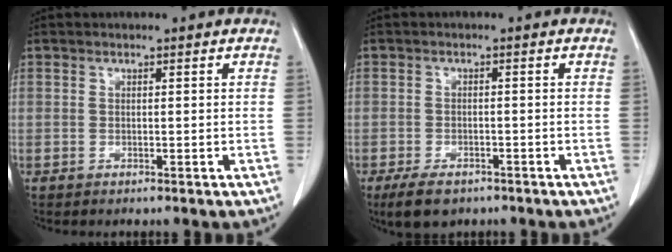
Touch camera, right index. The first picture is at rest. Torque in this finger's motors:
{"motor_torque": [-0.06, -0.15, -0.07, -0.02]}